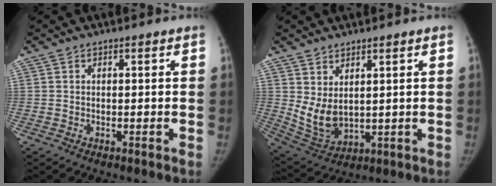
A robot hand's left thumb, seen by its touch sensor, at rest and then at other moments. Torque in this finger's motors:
{"motor_torque": [0.80, 0.85, 0.68, -0.80, 0.22]}